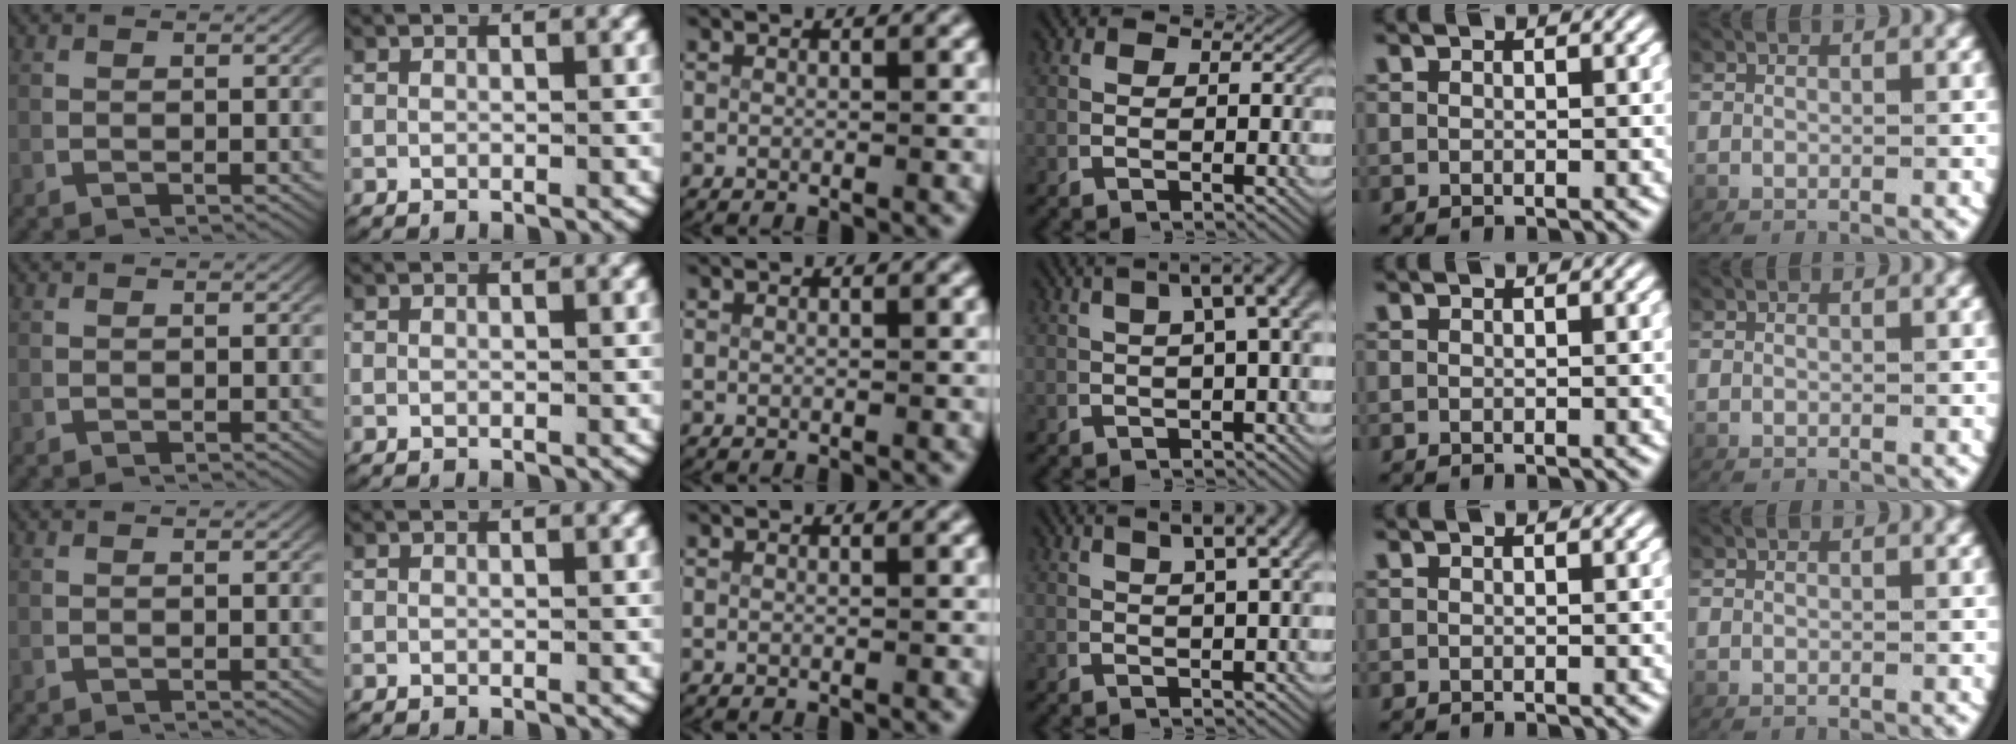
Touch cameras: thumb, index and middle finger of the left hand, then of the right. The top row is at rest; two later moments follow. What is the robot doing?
{"motion": "lift_and_place", "object": "map"}